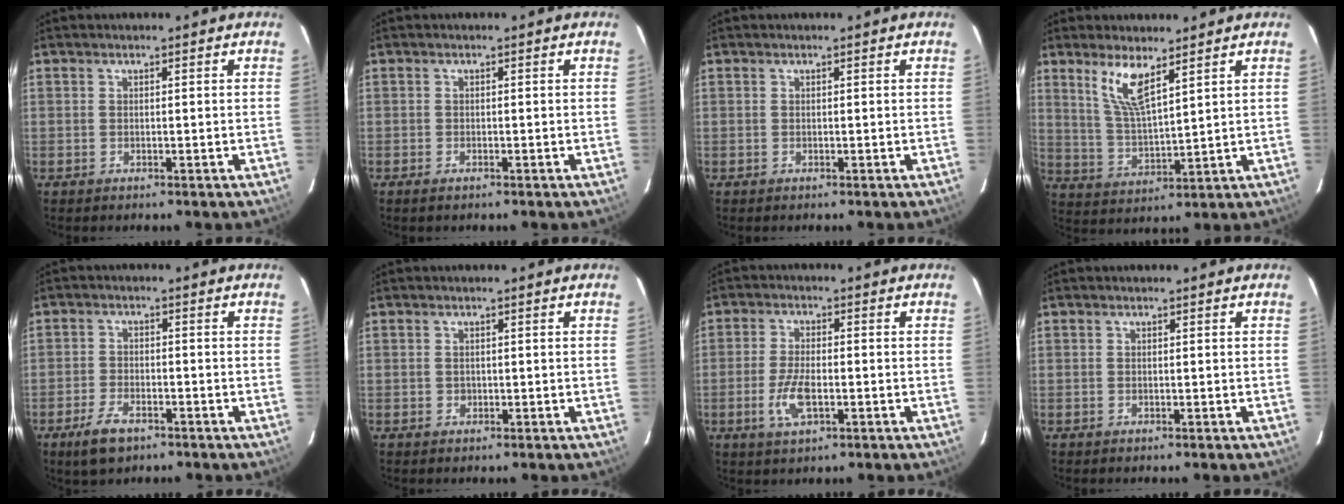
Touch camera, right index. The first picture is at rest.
{"total": 1.0, "force": [-0.8, 0.4, 0.5], "torque": [-0.011, -0.003, -0.015]}
{"total": 0.0}
{"total": 7.8, "force": [4.9, 1.5, 5.9], "torque": [-0.118, -0.007, 0.105]}
{"total": 6.1, "force": [-3.9, 2.9, 3.6], "torque": [-0.094, -0.006, -0.069]}
{"total": 0.9, "force": [-0.1, 0.9, 0.2], "torque": [-0.001, 0.001, -0.001]}
{"total": 6.6, "force": [-2.1, 2.8, 5.6], "torque": [-0.120, -0.005, -0.041]}
{"total": 0.0}